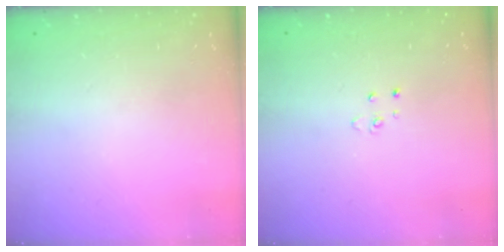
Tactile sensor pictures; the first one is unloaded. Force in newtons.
{"total": 2.6, "press": 2.6, "slide": 0.2}